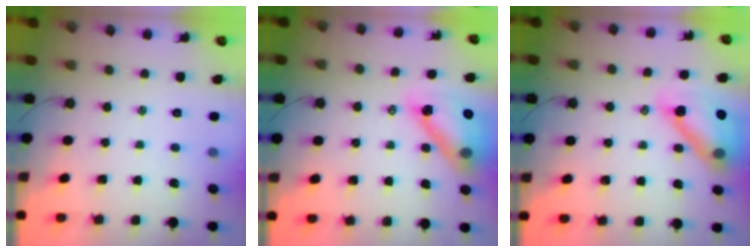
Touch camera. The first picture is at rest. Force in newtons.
{"total": 14.4, "press": 13.8, "slide": 4.2}
{"total": 17.3, "press": 16.7, "slide": 4.6}